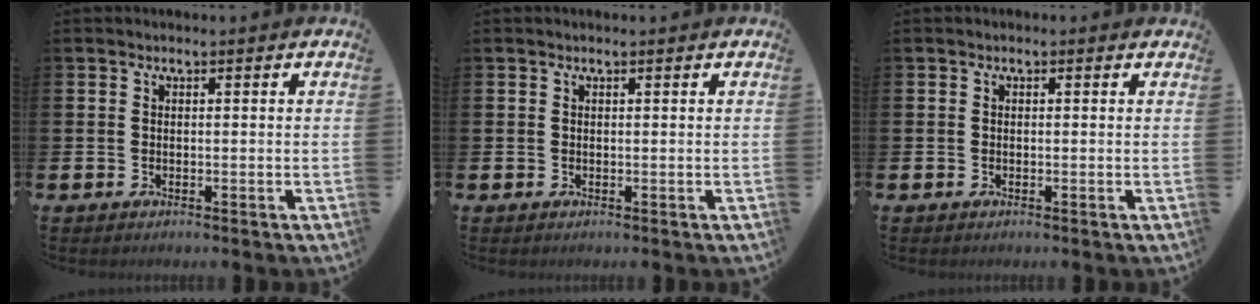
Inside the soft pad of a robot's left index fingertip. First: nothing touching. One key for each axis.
{"total": 0.0}
{"total": 0.0}